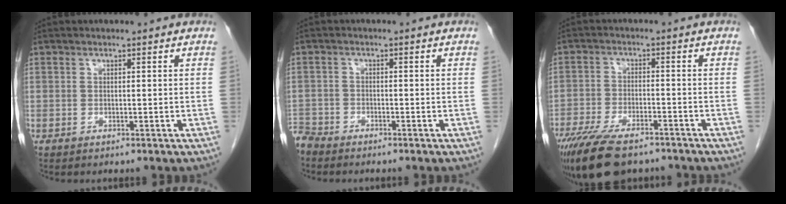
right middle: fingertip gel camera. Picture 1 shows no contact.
{"total": 3.0, "force": [-2.9, 0.5, -0.1], "torque": [0.003, -0.008, -0.058]}
{"total": 12.9, "force": [-9.8, 4.3, 7.2], "torque": [-0.135, -0.019, -0.159]}